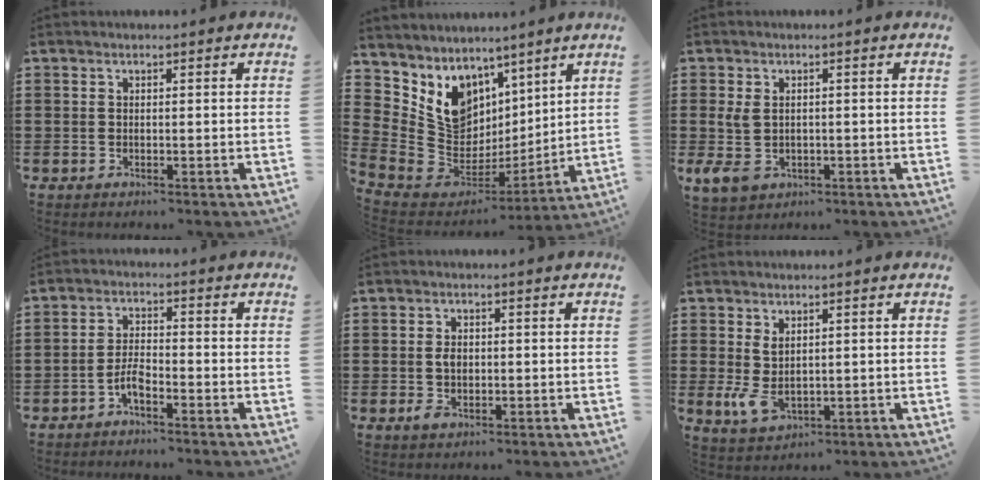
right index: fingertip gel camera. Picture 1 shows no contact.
{"total": 8.6, "force": [4.5, 7.0, 2.1], "torque": [-0.089, -0.045, 0.093]}
{"total": 4.6, "force": [-0.6, 3.0, 3.5], "torque": [-0.104, -0.009, -0.020]}
{"total": 3.4, "force": [-2.4, 1.2, 2.2], "torque": [-0.056, 0.003, -0.050]}
{"total": 2.6, "force": [-0.4, 1.7, 1.9], "torque": [-0.038, 0.004, -0.008]}
{"total": 4.0, "force": [0.1, 2.3, 3.3], "torque": [-0.079, -0.005, 0.001]}